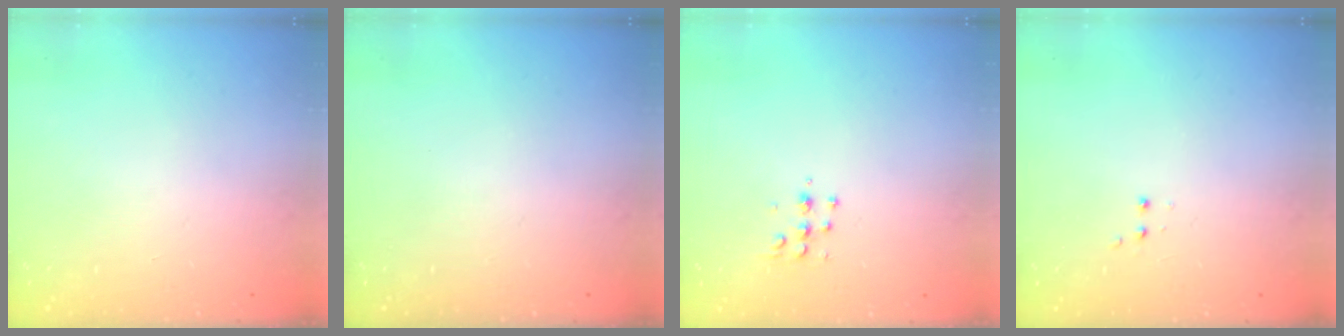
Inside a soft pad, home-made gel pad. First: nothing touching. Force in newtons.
{"total": 0.0}
{"total": 5.4, "press": 5.3, "slide": 0.7}
{"total": 2.8, "press": 2.8, "slide": 0.6}